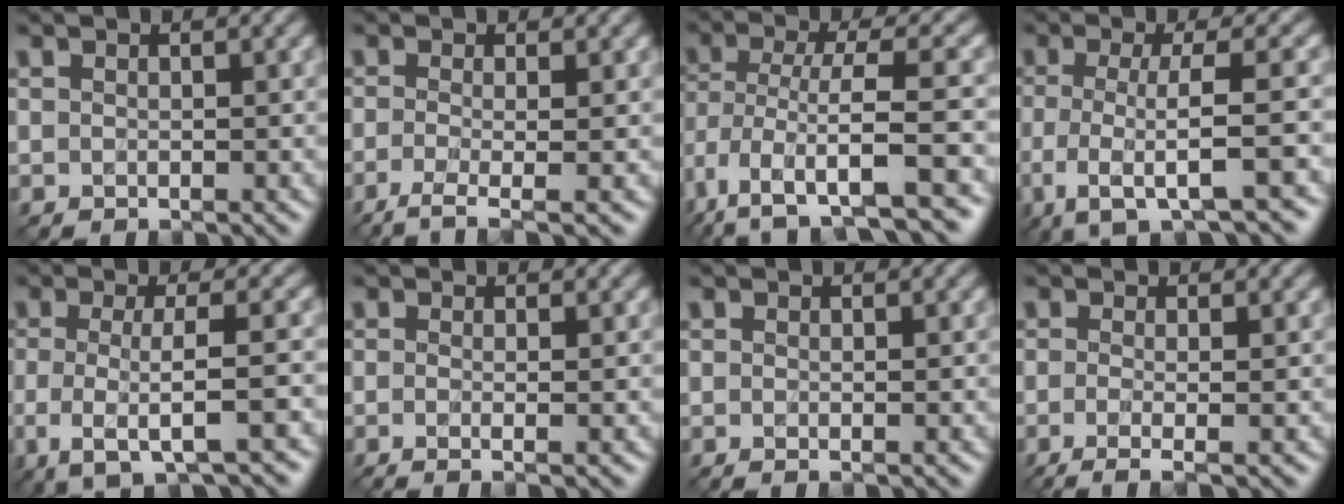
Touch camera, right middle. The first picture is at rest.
{"total": 3.9, "force": [-1.7, 1.1, 3.3], "torque": [-0.055, -0.010, -0.039]}
{"total": 9.3, "force": [-5.1, 3.4, 7.0], "torque": [-0.134, 0.000, -0.086]}
{"total": 6.8, "force": [-2.8, 1.3, 6.1], "torque": [-0.094, -0.005, -0.057]}
{"total": 5.7, "force": [-1.6, 1.3, 5.3], "torque": [-0.088, -0.015, -0.034]}
{"total": 3.0, "force": [0.0, 1.4, 2.6], "torque": [-0.031, -0.001, -0.019]}
{"total": 1.1, "force": [-0.2, 0.4, 1.0], "torque": [-0.011, -0.008, -0.011]}
{"total": 3.7, "force": [-1.1, 1.3, 3.3], "torque": [-0.044, -0.008, -0.030]}